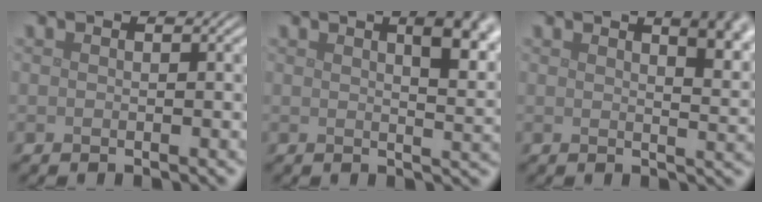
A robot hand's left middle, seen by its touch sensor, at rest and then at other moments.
{"total": 5.6, "force": [2.7, 2.0, 4.6], "torque": [-0.039, 0.011, 0.030]}
{"total": 5.4, "force": [2.9, 2.1, 4.0], "torque": [-0.020, 0.013, 0.032]}